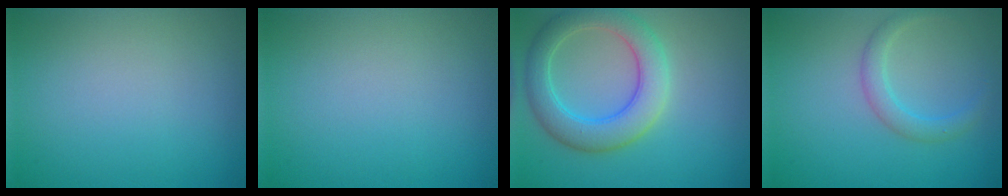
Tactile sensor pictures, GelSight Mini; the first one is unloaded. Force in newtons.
{"total": 0.0}
{"total": 5.6, "press": 5.6, "slide": 0.7}
{"total": 2.1, "press": 2.1, "slide": 0.0}